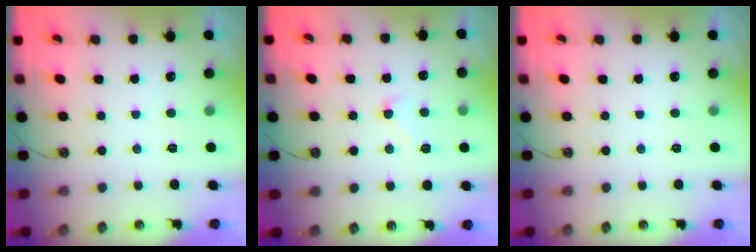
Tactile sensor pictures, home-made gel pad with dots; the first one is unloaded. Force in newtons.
{"total": 1.0, "press": 0.4, "slide": 0.9}
{"total": 0.0}